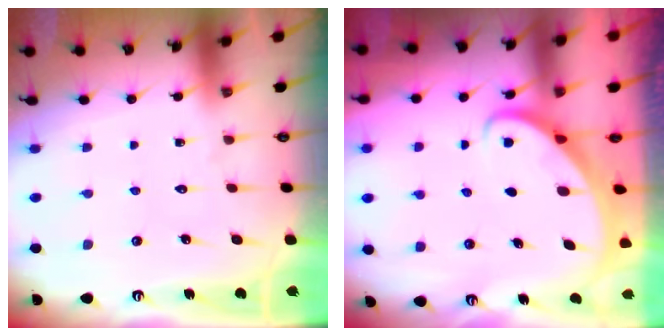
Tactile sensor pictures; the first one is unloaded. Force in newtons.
{"total": 2.4, "press": 2.4, "slide": 0.2}